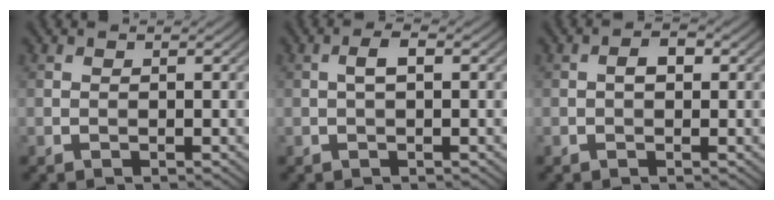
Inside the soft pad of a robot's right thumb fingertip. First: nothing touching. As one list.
[{"total": 1.9, "force": [0.2, 0.6, 1.8], "torque": [-0.034, 0.009, 0.000]}, {"total": 1.9, "force": [0.2, 1.2, 1.5], "torque": [-0.026, 0.005, -0.001]}]